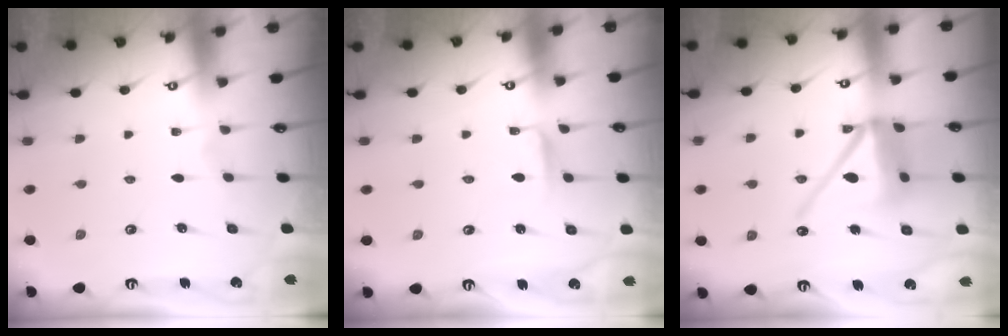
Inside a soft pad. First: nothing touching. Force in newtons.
{"total": 3.2, "press": 3.2, "slide": 0.4}
{"total": 14.0, "press": 13.8, "slide": 2.0}